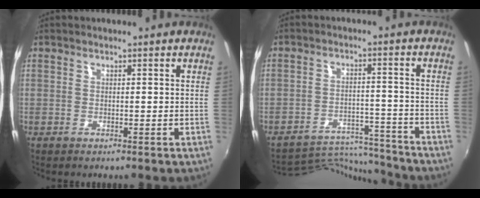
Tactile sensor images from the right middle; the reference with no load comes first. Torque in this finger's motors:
{"motor_torque": [-1.19, -0.94, -0.16, -0.08]}